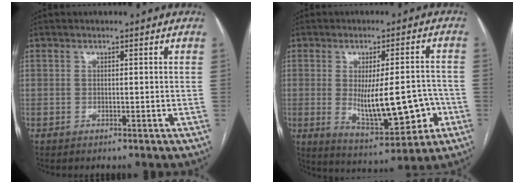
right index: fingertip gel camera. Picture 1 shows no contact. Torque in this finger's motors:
{"motor_torque": [2.08, -0.06, 0.39, 0.18]}